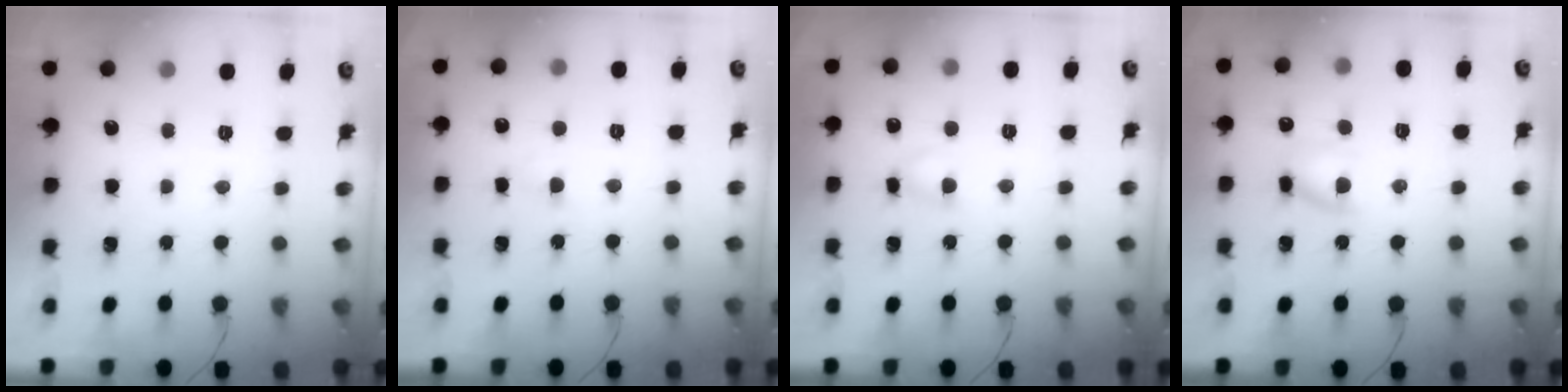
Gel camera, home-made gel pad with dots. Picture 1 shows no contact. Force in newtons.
{"total": 1.8, "press": 1.5, "slide": 0.9}
{"total": 3.5, "press": 3.2, "slide": 1.4}
{"total": 7.5, "press": 7.3, "slide": 1.8}